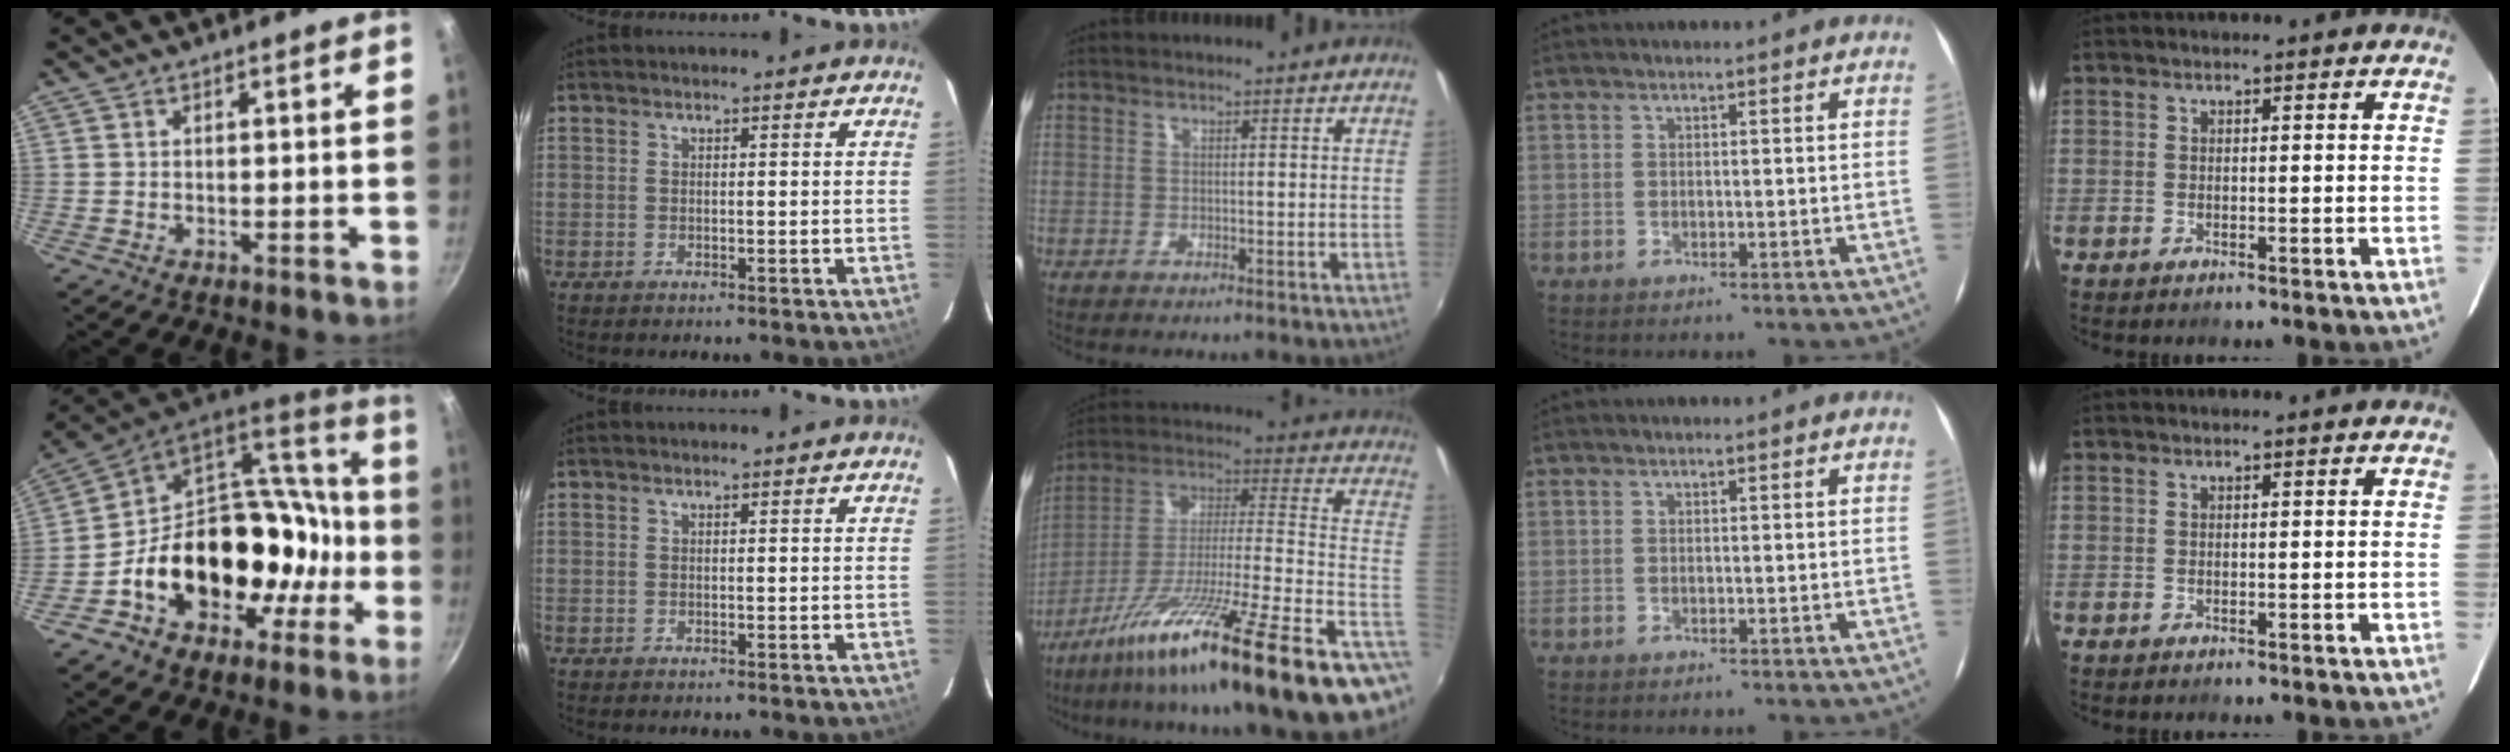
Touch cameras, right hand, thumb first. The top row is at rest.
{"thumb": {"total": 27.4, "force": [-5.8, 20.4, 17.4], "torque": [-0.251, 0.072, -0.075]}, "middle": {"total": 30.1, "force": [-17.6, 2.9, 24.2], "torque": [-0.330, -0.027, -0.282]}}